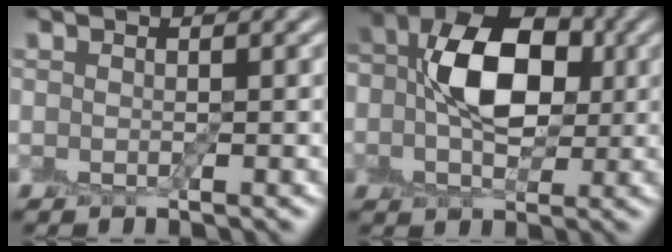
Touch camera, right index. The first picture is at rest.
{"total": 9.6, "force": [1.0, 6.2, 7.2], "torque": [-0.128, 0.015, 0.009]}